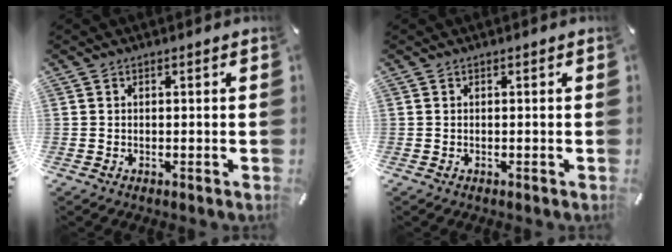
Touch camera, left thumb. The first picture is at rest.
{"total": 0.0}